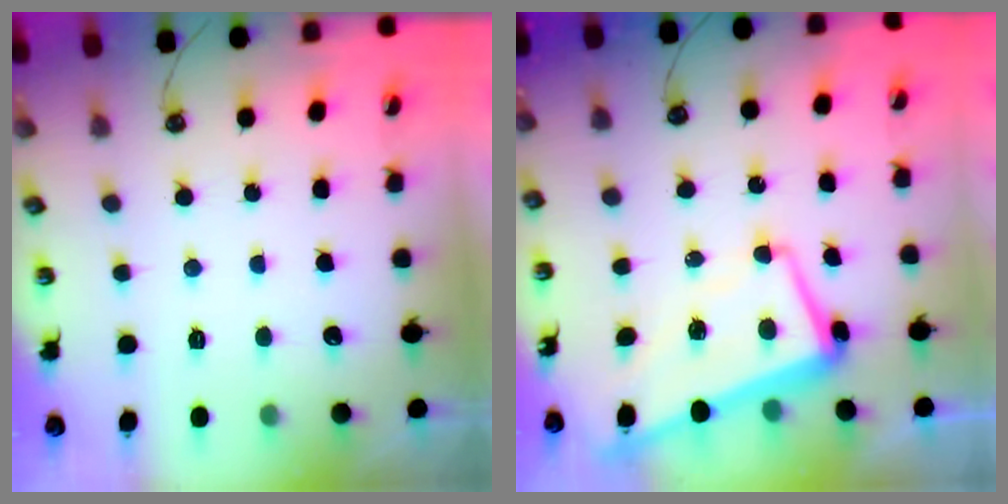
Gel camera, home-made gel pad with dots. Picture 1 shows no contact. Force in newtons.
{"total": 4.7, "press": 4.4, "slide": 1.7}